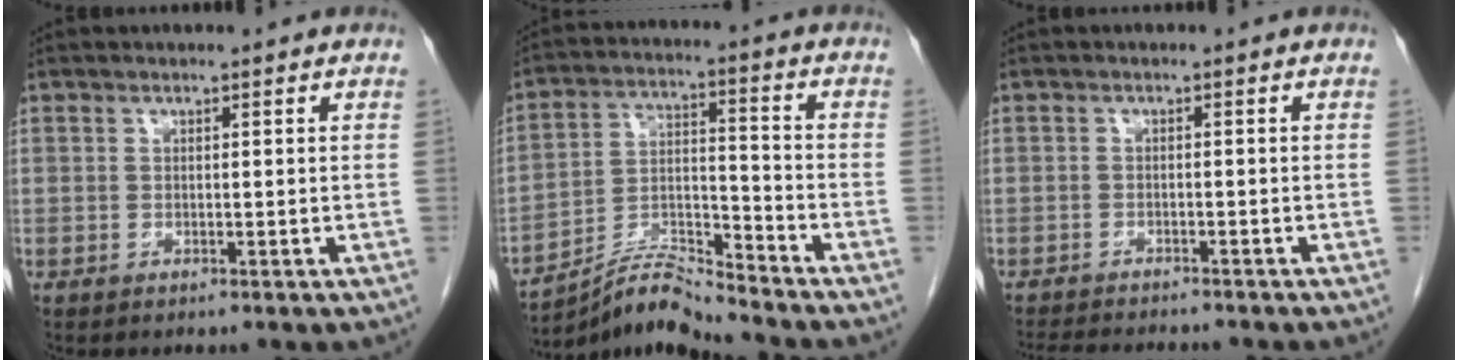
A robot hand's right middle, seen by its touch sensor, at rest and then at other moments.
{"total": 8.4, "force": [-8.2, -1.4, 1.5], "torque": [-0.038, 0.017, -0.149]}
{"total": 8.6, "force": [-8.0, 1.3, 3.1], "torque": [-0.049, -0.012, -0.112]}